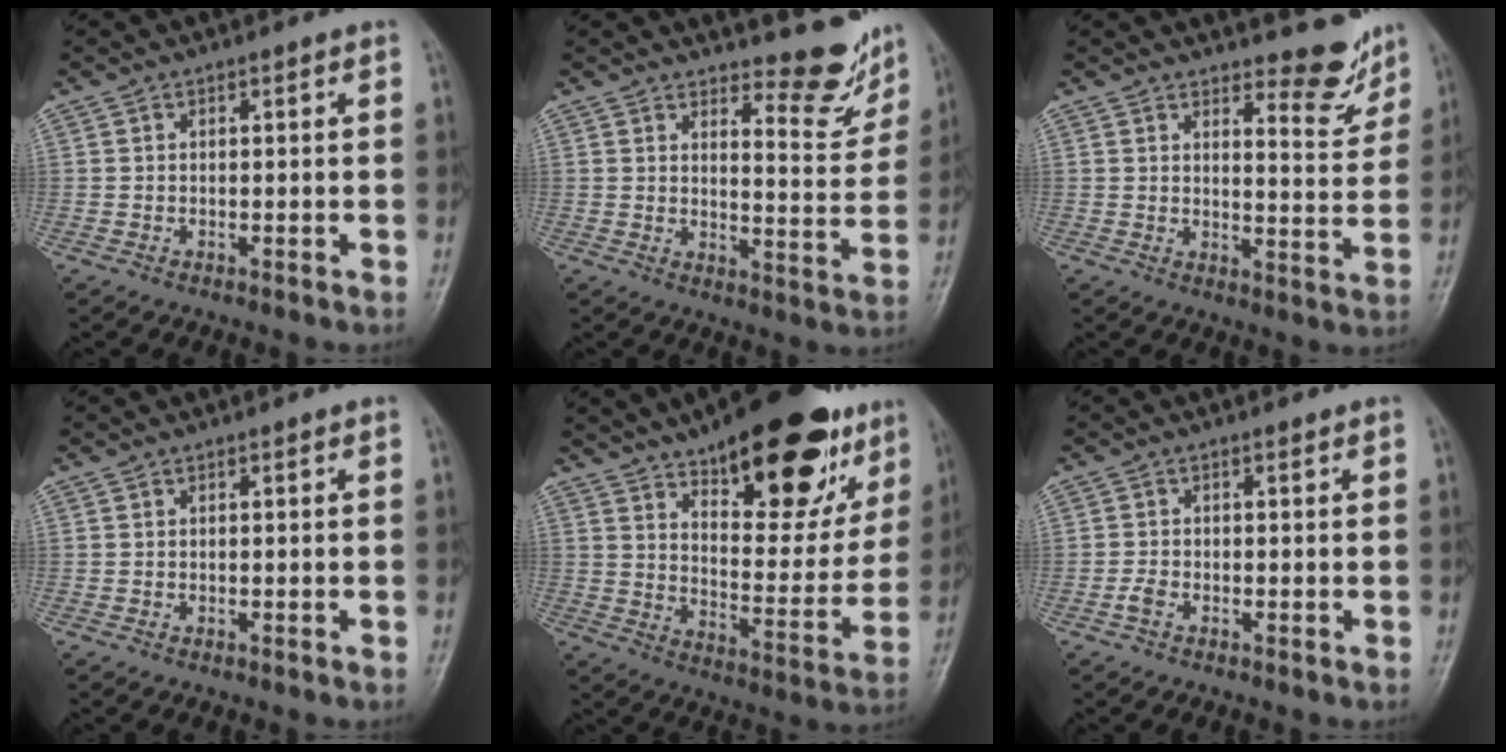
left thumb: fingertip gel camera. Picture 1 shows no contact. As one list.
[{"total": 8.7, "force": [7.6, 2.6, 3.5], "torque": [-0.018, -0.073, 0.102]}, {"total": 7.1, "force": [6.1, 2.2, 2.9], "torque": [-0.014, -0.058, 0.085]}, {"total": 0.0}, {"total": 26.3, "force": [16.2, 10.5, 17.9], "torque": [-0.204, -0.060, 0.237]}, {"total": 1.4, "force": [-0.5, 0.7, 1.1], "torque": [-0.024, 0.002, -0.012]}]